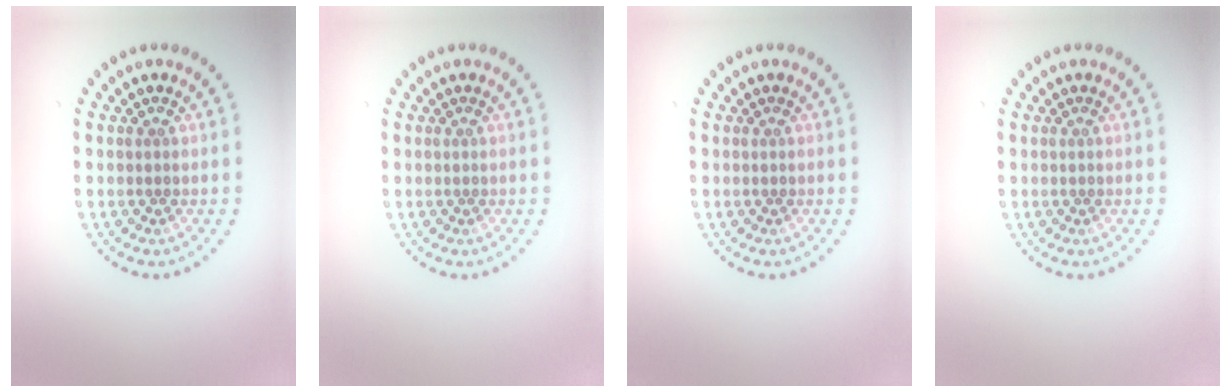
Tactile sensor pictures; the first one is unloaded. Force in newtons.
{"total": 0.0}
{"total": 0.0}
{"total": 0.0}